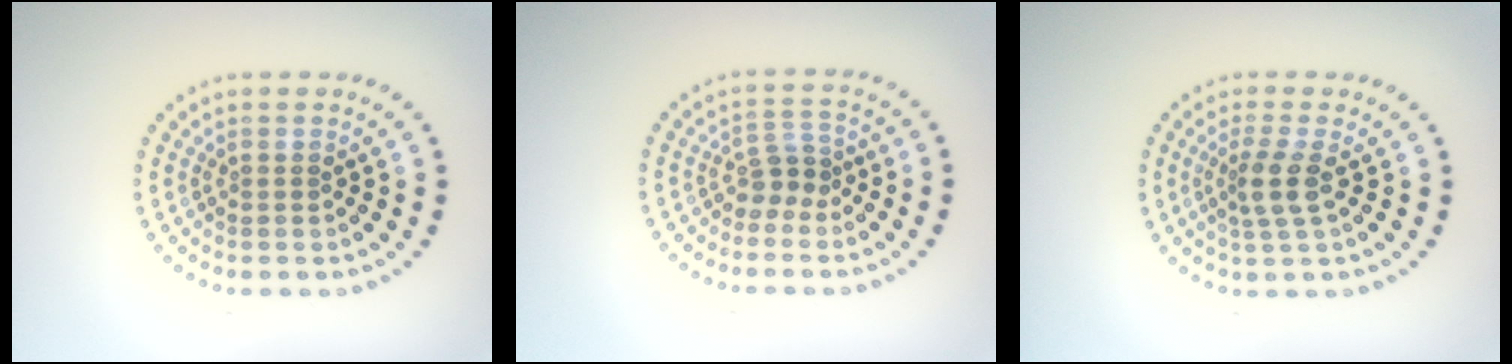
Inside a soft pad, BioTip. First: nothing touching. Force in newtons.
{"total": 2.0, "press": 1.5, "slide": 1.3}
{"total": 2.6, "press": 2.0, "slide": 1.6}